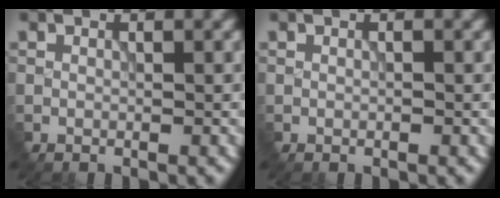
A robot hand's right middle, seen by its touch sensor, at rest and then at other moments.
{"total": 0.0}